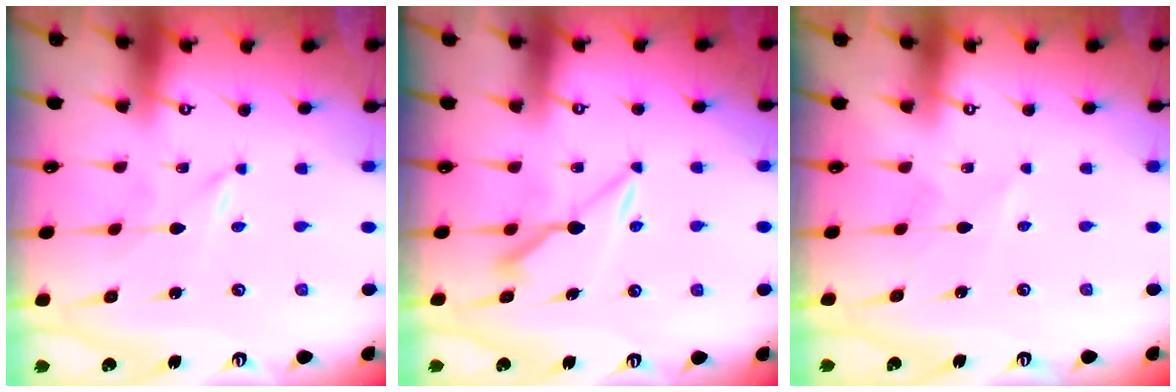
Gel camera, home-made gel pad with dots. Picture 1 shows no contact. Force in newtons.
{"total": 7.3, "press": 7.3, "slide": 0.6}
{"total": 1.6, "press": 1.5, "slide": 0.3}